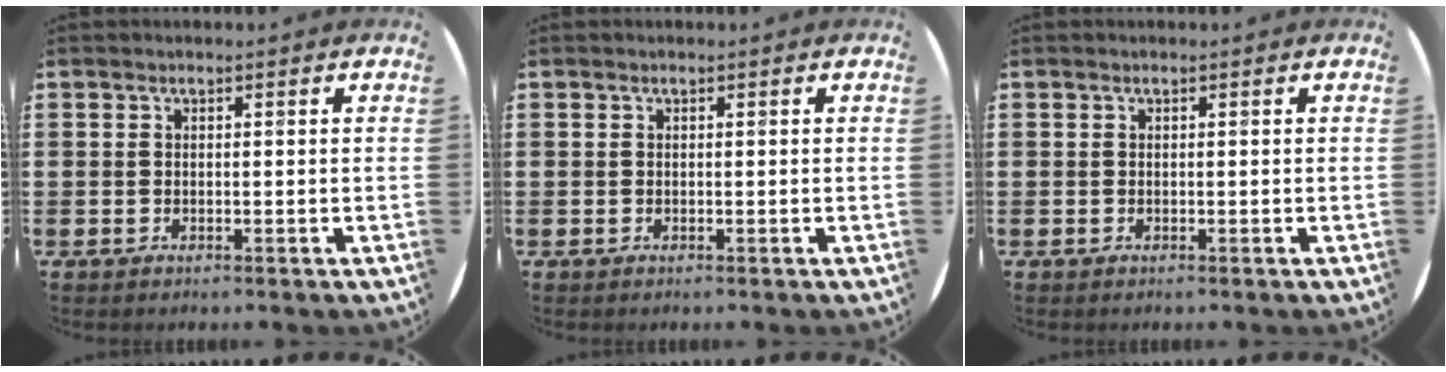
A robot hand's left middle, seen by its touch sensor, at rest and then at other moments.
{"total": 0.0}
{"total": 0.0}